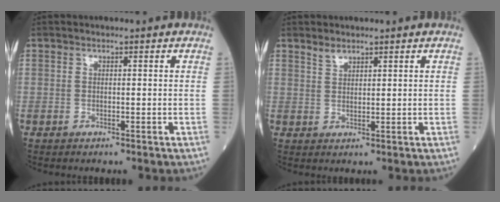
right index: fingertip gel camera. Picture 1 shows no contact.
{"total": 1.7, "force": [1.5, 0.5, 0.5], "torque": [-0.012, 0.002, 0.033]}